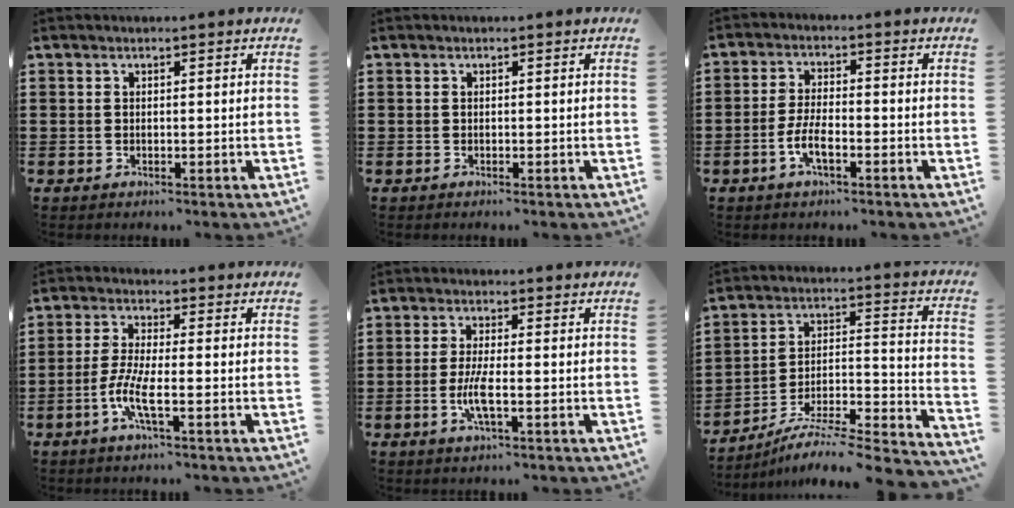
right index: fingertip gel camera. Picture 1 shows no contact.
{"total": 0.0}
{"total": 4.5, "force": [-2.0, 1.4, 3.8], "torque": [-0.083, 0.000, -0.042]}
{"total": 5.9, "force": [-2.4, 1.0, 5.3], "torque": [-0.123, -0.012, -0.053]}
{"total": 4.2, "force": [-1.1, 0.7, 4.0], "torque": [-0.089, -0.009, -0.025]}
{"total": 6.0, "force": [-5.0, 0.5, 3.4], "torque": [-0.058, -0.012, -0.104]}